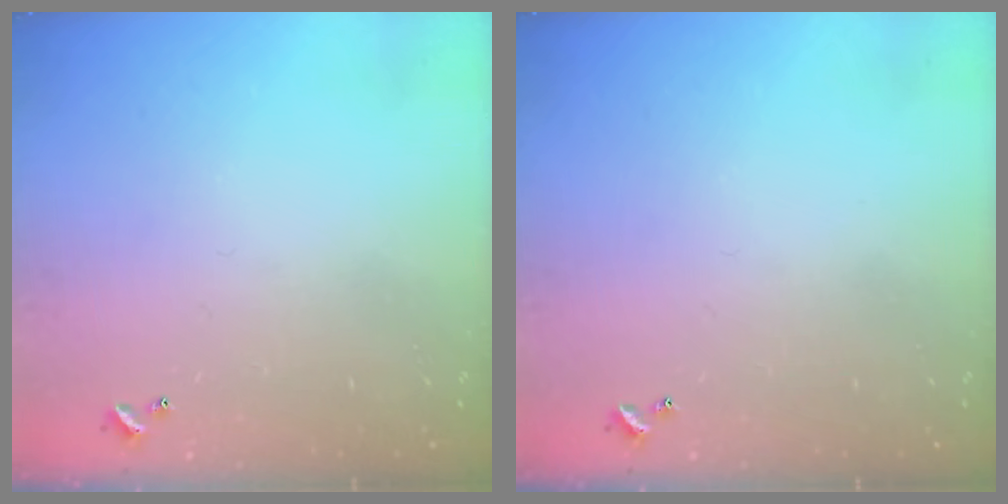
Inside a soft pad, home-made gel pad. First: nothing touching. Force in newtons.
{"total": 0.0}